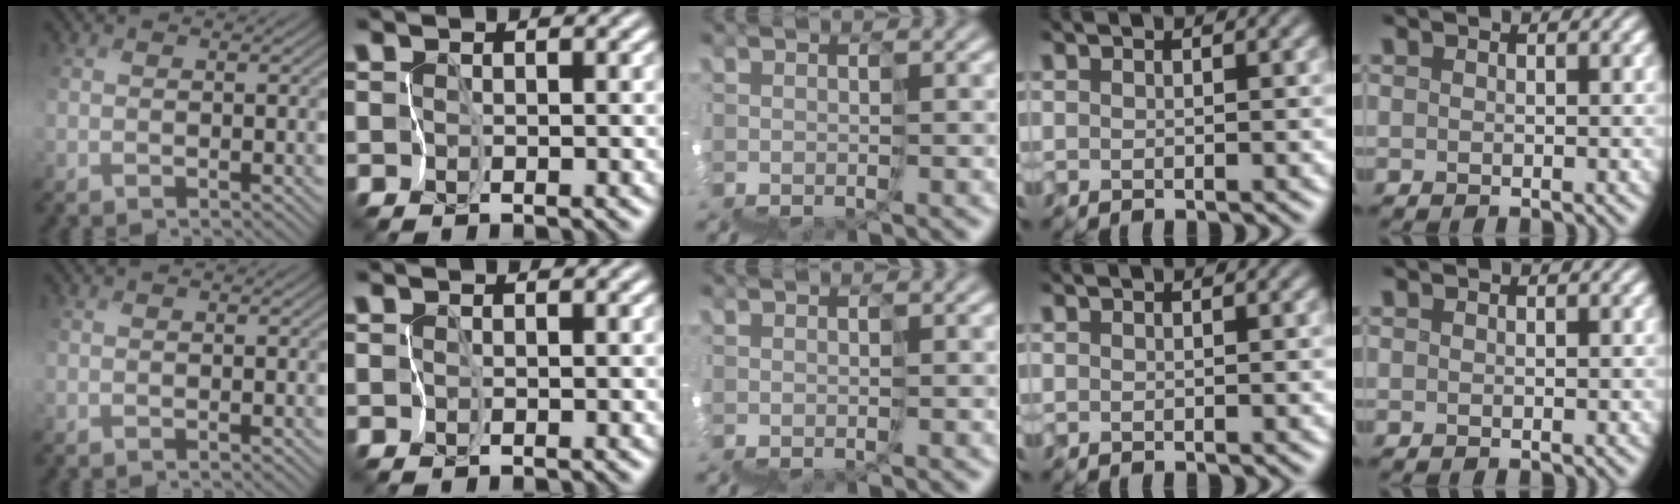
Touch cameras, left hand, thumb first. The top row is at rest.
{}